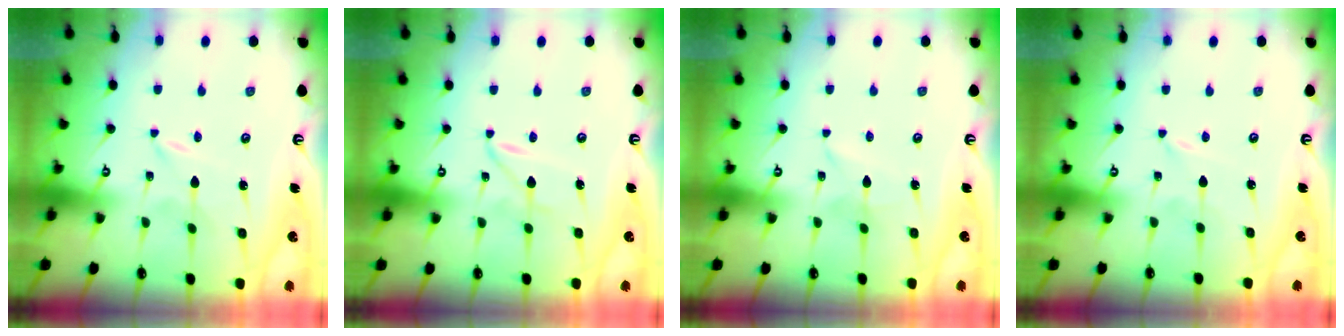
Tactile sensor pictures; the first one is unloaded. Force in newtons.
{"total": 2.2, "press": 2.2, "slide": 0.1}
{"total": 2.1, "press": 2.1, "slide": 0.3}
{"total": 0.0}